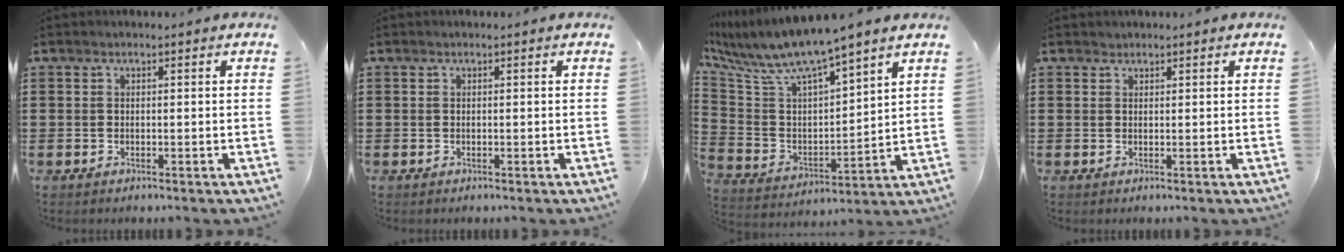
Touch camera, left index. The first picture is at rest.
{"total": 0.0}
{"total": 7.6, "force": [6.7, 0.5, 3.6], "torque": [-0.103, -0.052, 0.111]}
{"total": 0.7, "force": [0.7, 0.2, 0.0], "torque": [-0.002, -0.002, 0.015]}